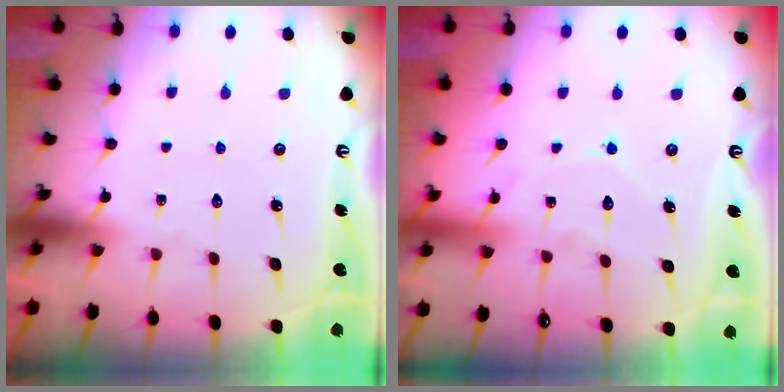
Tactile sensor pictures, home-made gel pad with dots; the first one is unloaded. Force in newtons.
{"total": 7.2, "press": 7.1, "slide": 0.8}